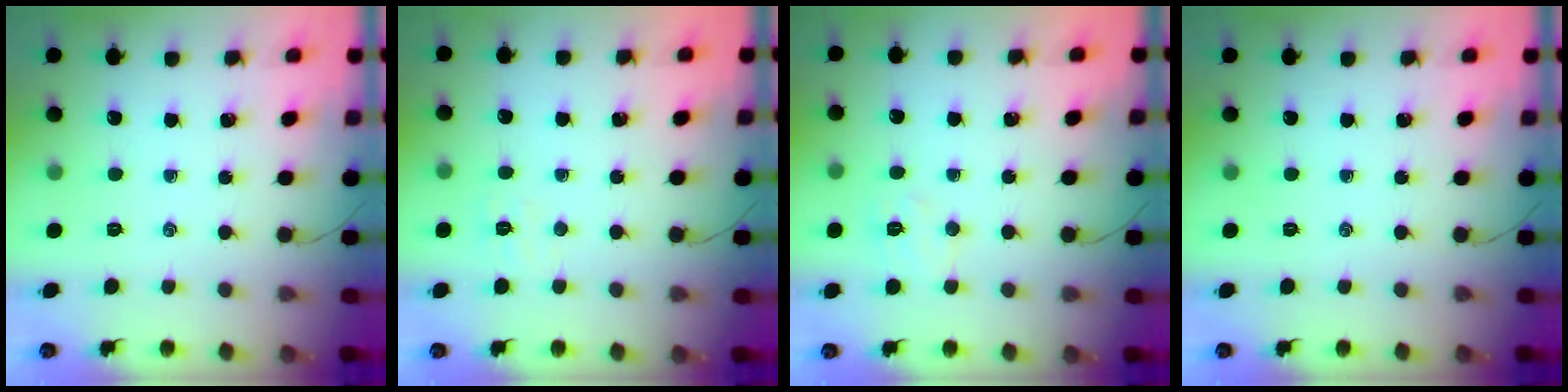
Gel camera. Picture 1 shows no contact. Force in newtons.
{"total": 5.3, "press": 5.1, "slide": 1.3}
{"total": 5.7, "press": 5.6, "slide": 1.1}
{"total": 0.0}